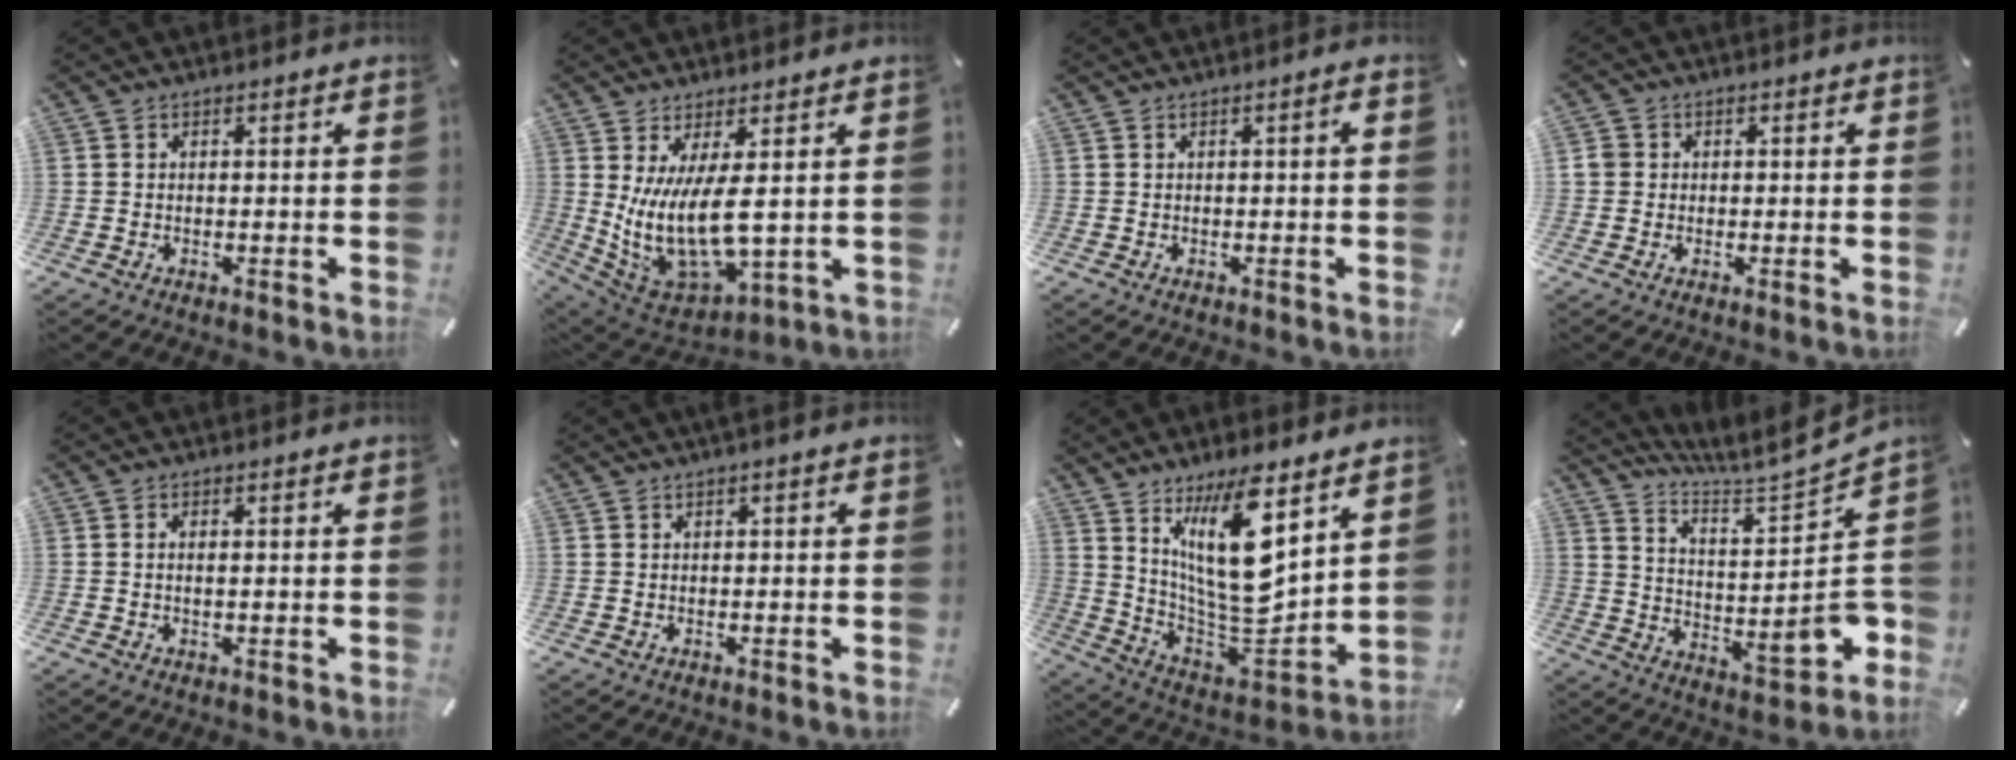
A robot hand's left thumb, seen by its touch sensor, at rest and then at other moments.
{"total": 13.5, "force": [2.6, 6.1, 11.8], "torque": [-0.263, -0.040, 0.055]}
{"total": 1.5, "force": [0.1, 0.1, 1.5], "torque": [-0.025, -0.001, 0.000]}
{"total": 1.9, "force": [-0.1, 1.8, 0.6], "torque": [-0.010, 0.006, -0.005]}
{"total": 1.4, "force": [0.2, 0.2, 1.4], "torque": [-0.025, -0.001, 0.003]}
{"total": 0.9, "force": [0.4, 0.0, 0.8], "torque": [-0.015, 0.000, 0.006]}
{"total": 19.2, "force": [9.3, 6.7, 15.4], "torque": [-0.307, -0.084, 0.151]}
{"total": 9.3, "force": [2.6, 2.4, 8.6], "torque": [-0.100, -0.065, 0.035]}